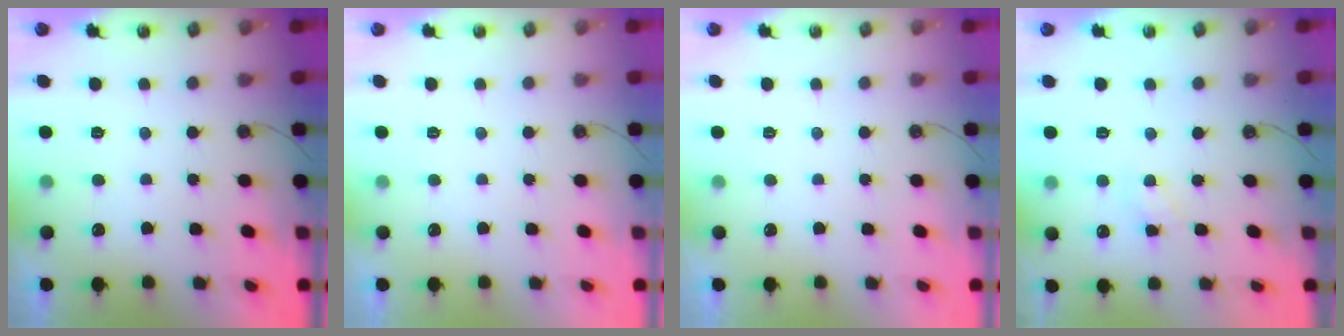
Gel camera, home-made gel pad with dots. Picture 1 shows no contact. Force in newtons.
{"total": 0.0}
{"total": 0.0}
{"total": 6.1, "press": 6.1, "slide": 0.8}